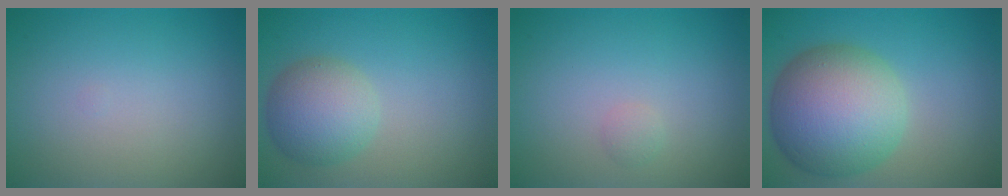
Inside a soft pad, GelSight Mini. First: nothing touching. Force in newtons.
{"total": 4.7, "press": 4.7, "slide": 0.1}
{"total": 0.7, "press": 0.7, "slide": 0.0}
{"total": 10.4, "press": 10.4, "slide": 0.5}